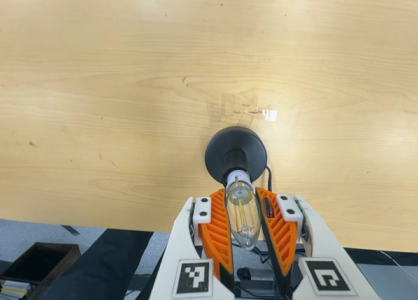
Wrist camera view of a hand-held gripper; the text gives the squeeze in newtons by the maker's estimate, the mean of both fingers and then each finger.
{"total": 10.5, "left": 9.4, "right": 11.6}